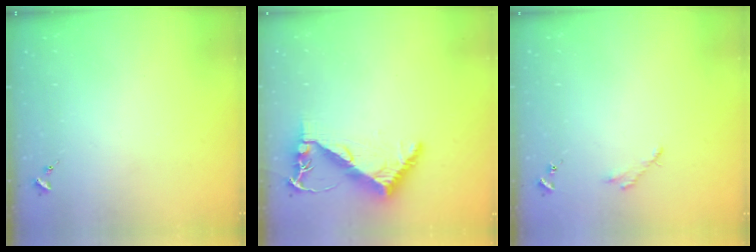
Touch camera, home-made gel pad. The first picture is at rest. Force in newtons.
{"total": 6.8, "press": 6.8, "slide": 0.9}
{"total": 2.5, "press": 2.5, "slide": 0.2}